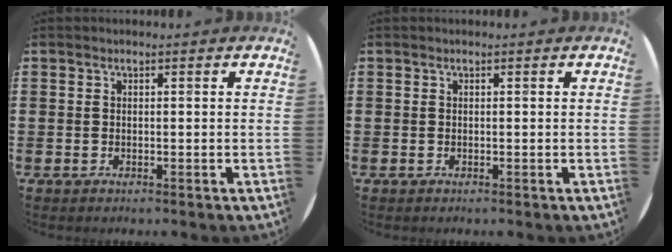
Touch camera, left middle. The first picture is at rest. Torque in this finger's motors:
{"motor_torque": [0.00, 0.00, 0.00, 0.00]}